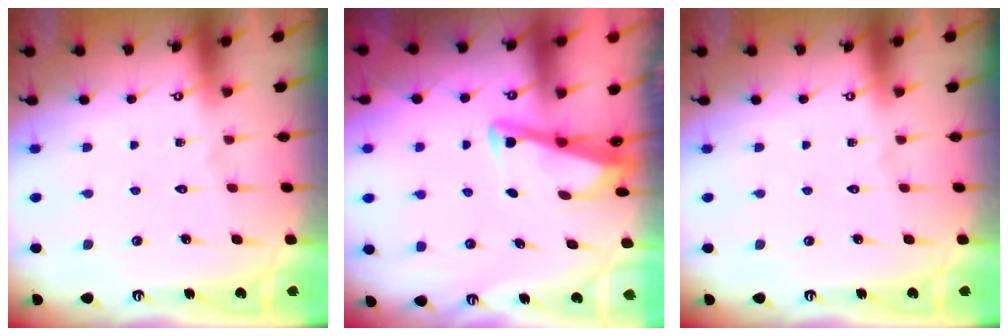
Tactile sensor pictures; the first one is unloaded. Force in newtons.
{"total": 3.3, "press": 3.3, "slide": 0.4}
{"total": 0.0}